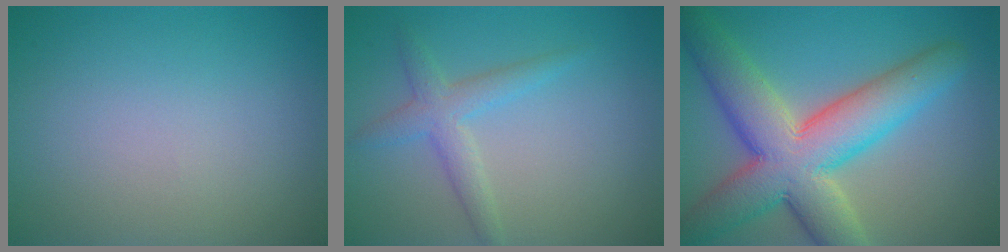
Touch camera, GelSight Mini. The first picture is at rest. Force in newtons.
{"total": 2.6, "press": 2.6, "slide": 0.0}
{"total": 10.9, "press": 10.9, "slide": 0.6}